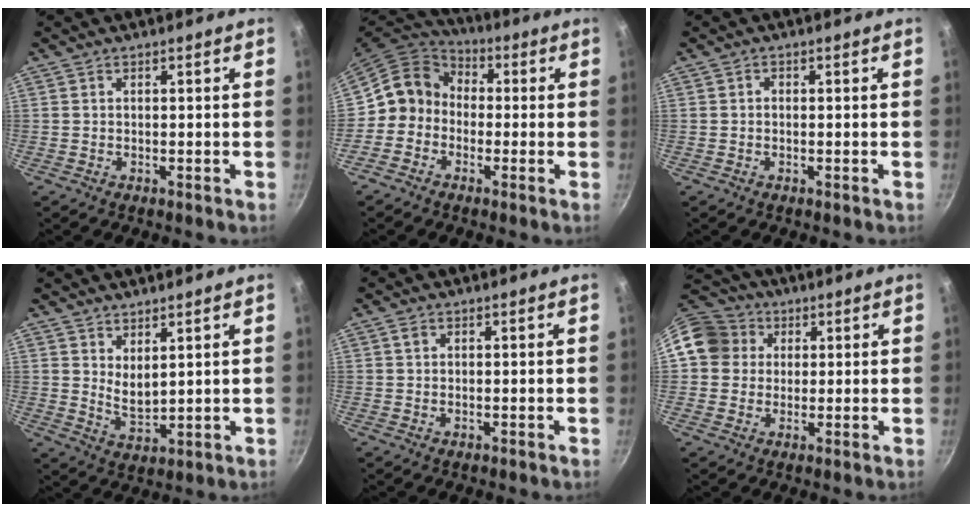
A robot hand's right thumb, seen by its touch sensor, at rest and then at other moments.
{"total": 9.0, "force": [-1.0, 8.1, 3.9], "torque": [-0.037, 0.034, -0.044]}
{"total": 0.6, "force": [-0.2, 0.5, 0.2], "torque": [-0.004, 0.004, -0.002]}
{"total": 4.9, "force": [2.8, 2.0, 3.4], "torque": [-0.051, -0.030, 0.056]}
{"total": 1.0, "force": [0.1, 0.8, 0.6], "torque": [-0.011, 0.003, 0.001]}
{"total": 10.6, "force": [2.4, 9.6, 3.9], "torque": [-0.051, 0.022, 0.028]}